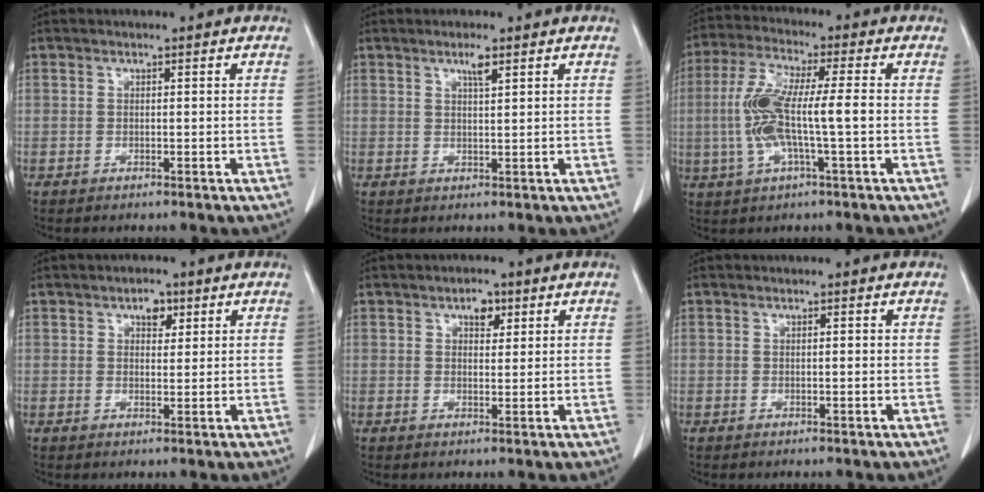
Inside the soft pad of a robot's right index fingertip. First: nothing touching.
{"total": 2.0, "force": [1.2, 0.1, 1.6], "torque": [-0.031, -0.001, 0.023]}
{"total": 10.5, "force": [-1.0, 1.4, 10.3], "torque": [-0.217, 0.012, -0.023]}
{"total": 2.5, "force": [1.3, 1.3, 1.6], "torque": [-0.024, 0.002, 0.021]}
{"total": 2.8, "force": [1.4, 1.6, 1.8], "torque": [-0.024, 0.004, 0.022]}
{"total": 0.7, "force": [0.2, 0.1, 0.7], "torque": [-0.012, 0.001, 0.002]}